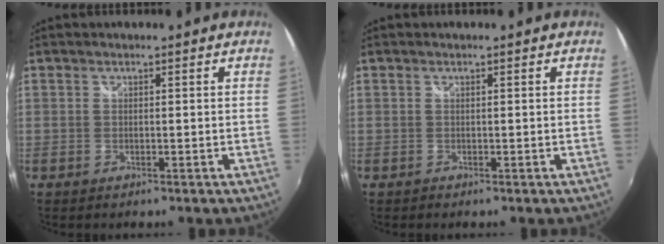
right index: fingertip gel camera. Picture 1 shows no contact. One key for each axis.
{"total": 0.0}